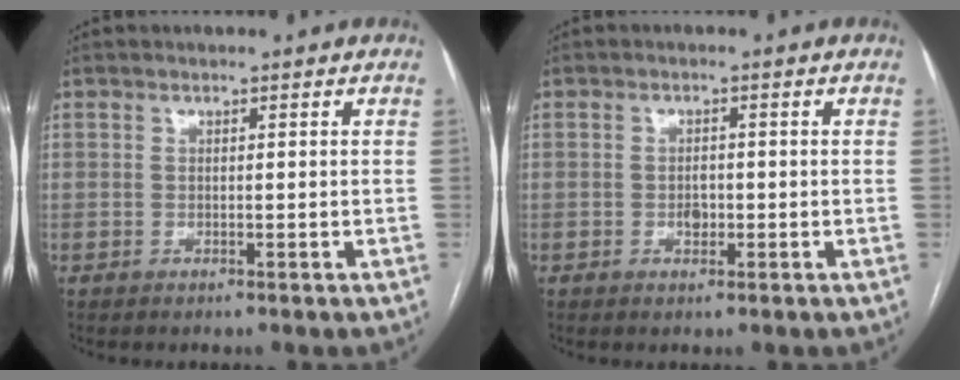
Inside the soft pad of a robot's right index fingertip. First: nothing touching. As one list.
[{"total": 1.7, "force": [-0.5, 1.1, 1.2], "torque": [-0.020, 0.005, -0.003]}]